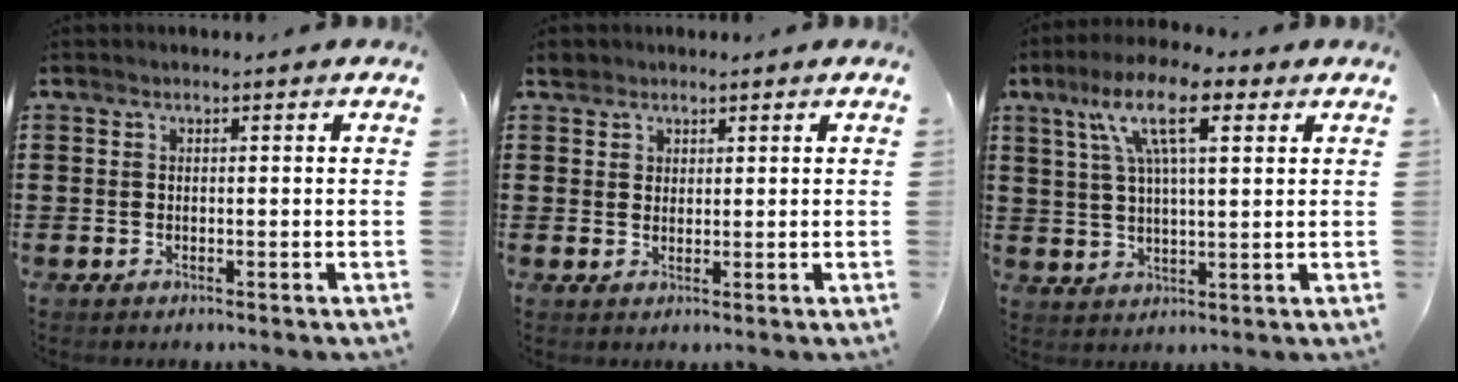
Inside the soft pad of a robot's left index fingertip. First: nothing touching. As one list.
[{"total": 2.2, "force": [1.5, 1.6, 0.1], "torque": [-0.010, 0.009, 0.027]}, {"total": 11.0, "force": [5.5, 3.4, 8.9], "torque": [-0.176, 0.007, 0.094]}]